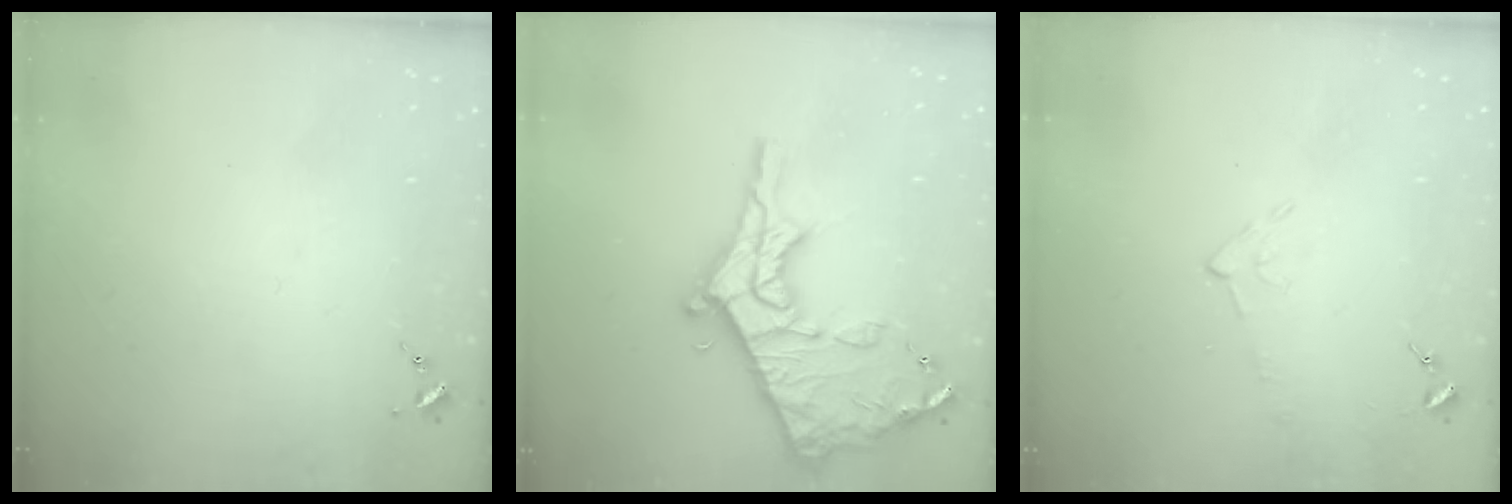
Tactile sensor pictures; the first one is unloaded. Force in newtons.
{"total": 21.0, "press": 20.9, "slide": 1.8}
{"total": 4.7, "press": 4.7, "slide": 0.5}